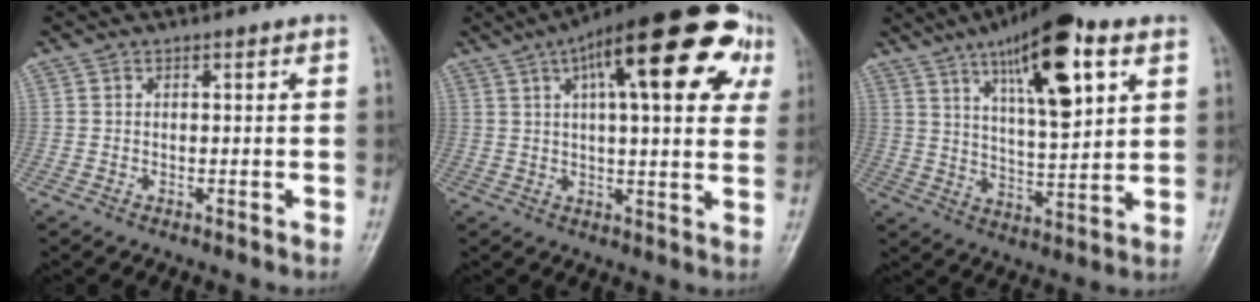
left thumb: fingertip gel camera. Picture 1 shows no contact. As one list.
[{"total": 25.4, "force": [10.2, 8.4, 21.6], "torque": [-0.296, 0.020, 0.137]}, {"total": 17.9, "force": [8.7, 5.5, 14.7], "torque": [-0.213, -0.026, 0.142]}]